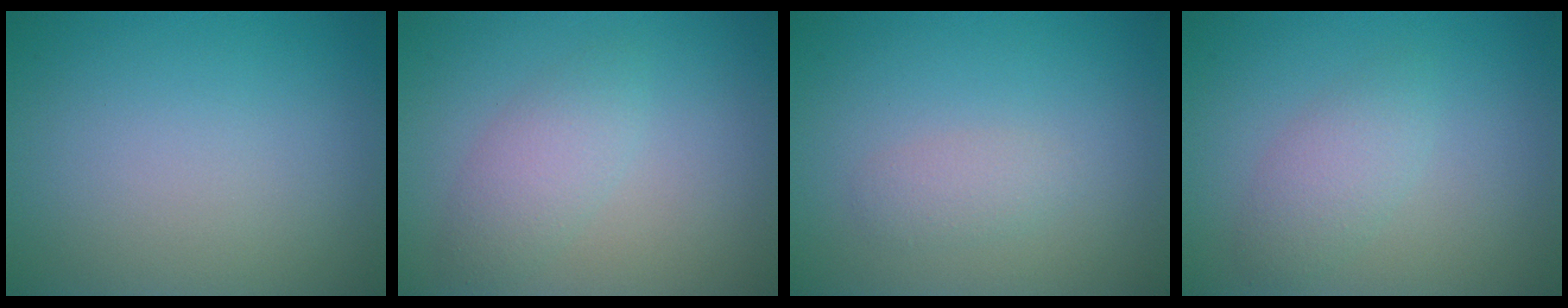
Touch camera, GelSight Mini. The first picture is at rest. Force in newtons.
{"total": 2.4, "press": 2.4, "slide": 0.0}
{"total": 1.4, "press": 1.4, "slide": 0.1}
{"total": 2.3, "press": 2.3, "slide": 0.1}